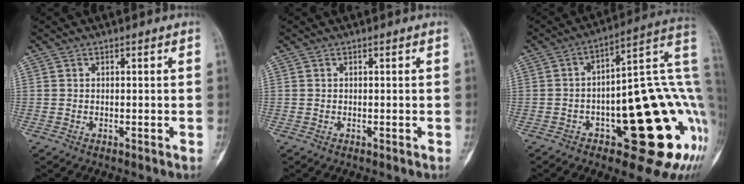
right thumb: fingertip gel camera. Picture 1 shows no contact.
{"total": 0.0}
{"total": 25.1, "force": [-5.4, 8.7, 23.0], "torque": [-0.235, 0.021, -0.062]}